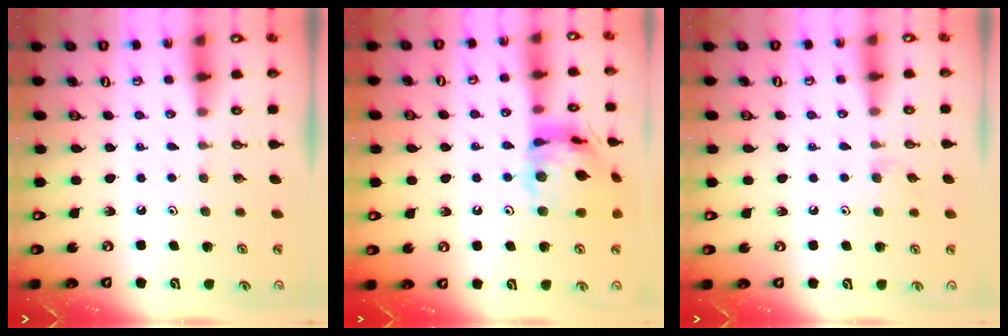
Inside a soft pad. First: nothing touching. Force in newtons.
{"total": 17.0, "press": 16.9, "slide": 1.9}
{"total": 4.1, "press": 4.1, "slide": 0.6}